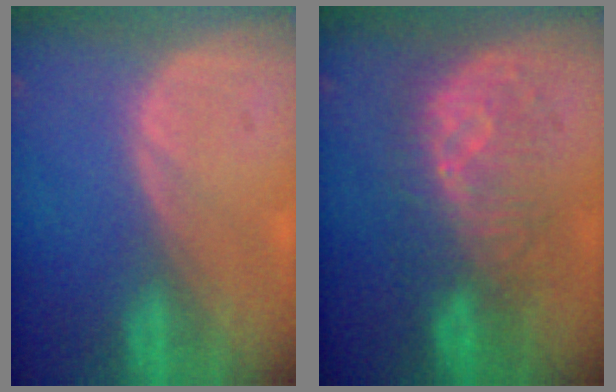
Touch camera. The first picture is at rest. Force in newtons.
{"total": 7.9, "press": 7.9, "slide": 0.5}